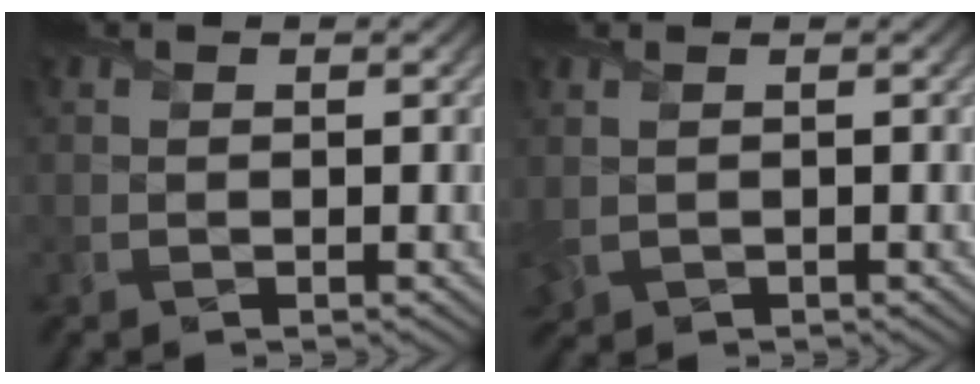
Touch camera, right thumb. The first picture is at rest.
{"total": 2.0, "force": [0.3, 1.3, 1.5], "torque": [-0.051, -0.001, 0.012]}